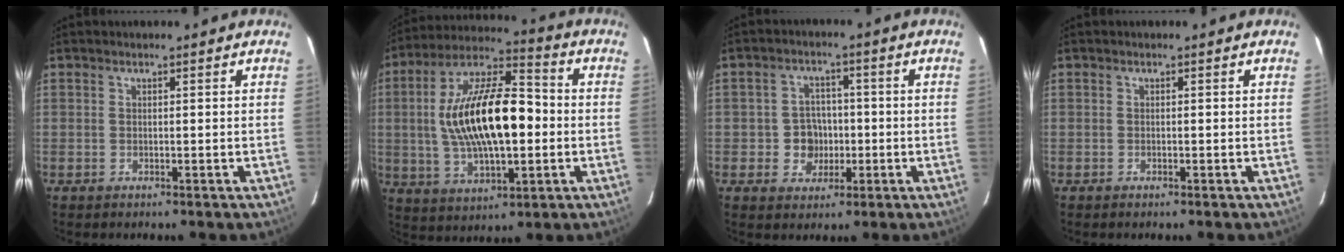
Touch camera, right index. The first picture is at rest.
{"total": 20.2, "force": [-0.4, 8.4, 18.3], "torque": [-0.342, 0.015, -0.005]}
{"total": 5.9, "force": [-1.4, 5.6, 1.6], "torque": [-0.042, 0.013, -0.015]}
{"total": 0.0}